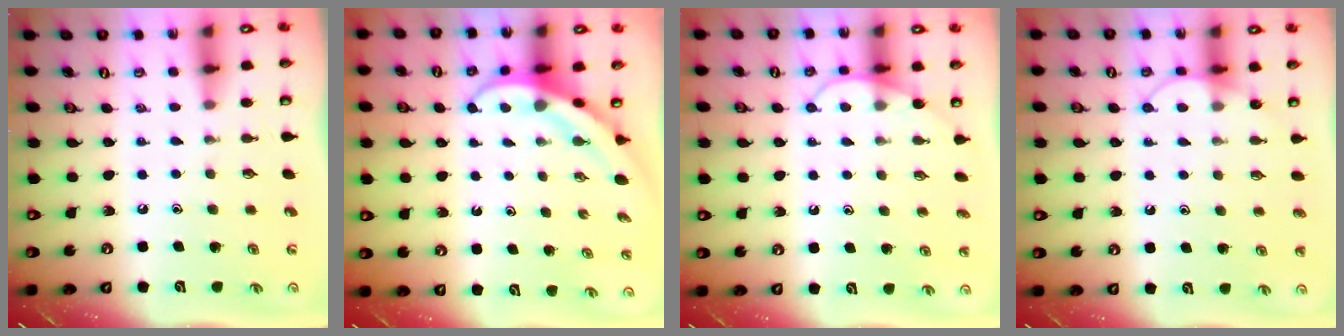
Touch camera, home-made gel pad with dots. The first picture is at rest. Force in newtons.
{"total": 4.0, "press": 4.0, "slide": 0.4}
{"total": 6.6, "press": 6.6, "slide": 0.2}
{"total": 6.5, "press": 6.4, "slide": 0.6}